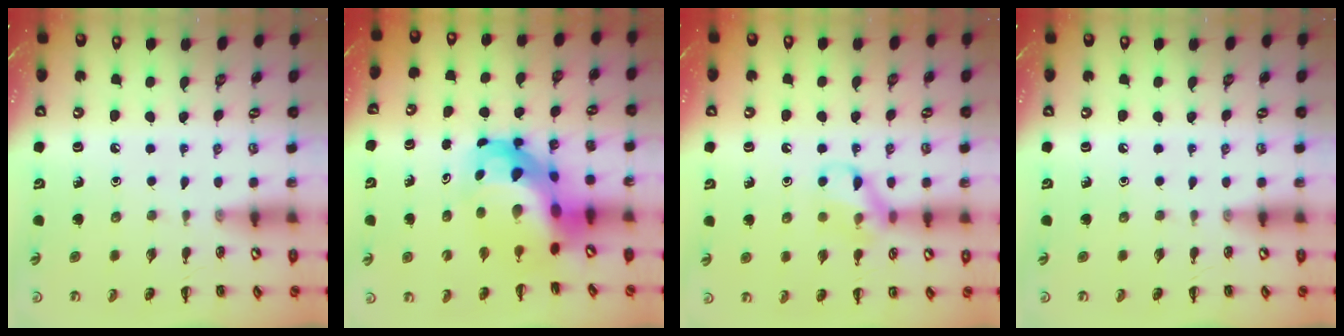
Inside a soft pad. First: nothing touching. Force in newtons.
{"total": 10.3, "press": 9.8, "slide": 3.0}
{"total": 10.9, "press": 10.8, "slide": 1.3}
{"total": 0.0}